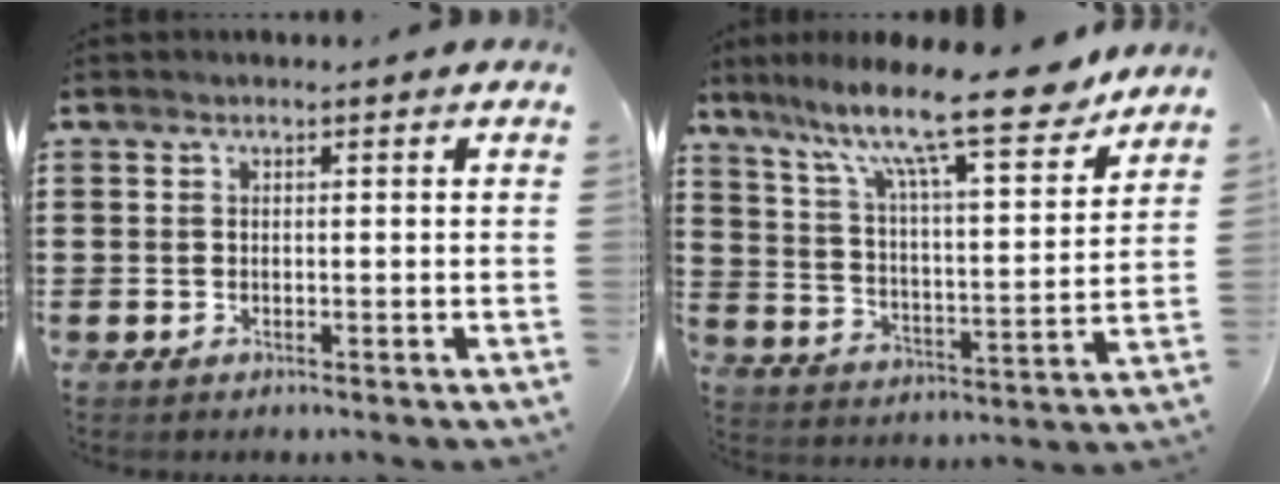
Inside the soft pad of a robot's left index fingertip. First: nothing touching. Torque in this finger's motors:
{"motor_torque": [1.07, -1.07, 1.05, 0.21]}